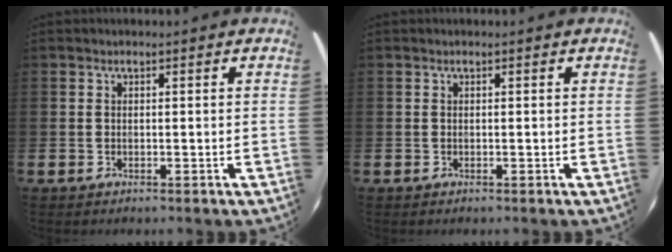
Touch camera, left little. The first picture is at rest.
{"total": 0.0}